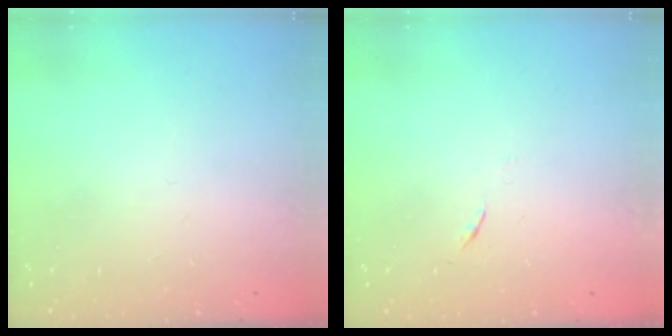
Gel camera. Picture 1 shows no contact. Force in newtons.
{"total": 3.5, "press": 3.4, "slide": 0.6}